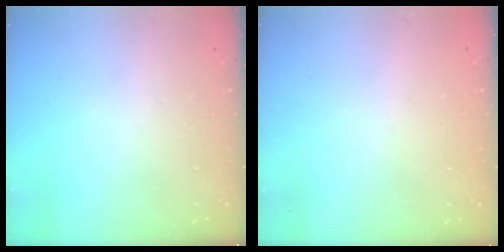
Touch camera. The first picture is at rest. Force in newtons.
{"total": 0.6, "press": 0.6, "slide": 0.1}